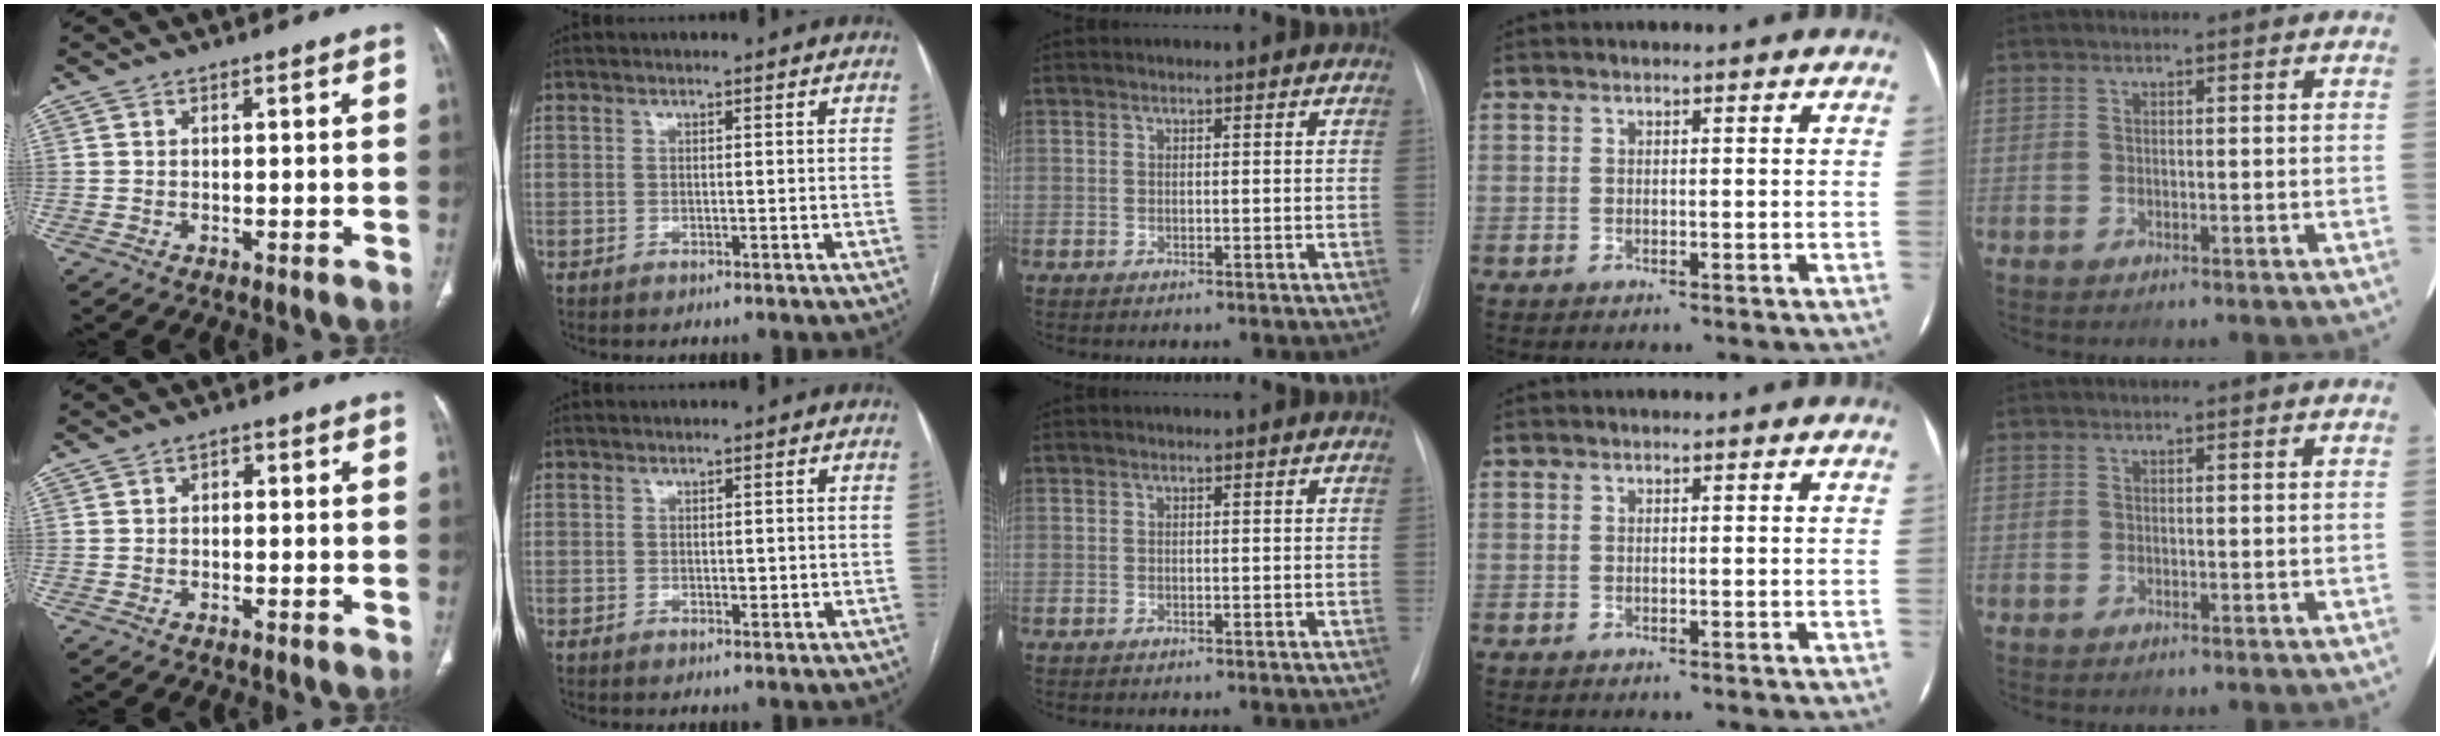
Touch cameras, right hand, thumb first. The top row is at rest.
{"thumb": {"total": 1.4, "force": [0.1, 1.1, 0.9], "torque": [-0.006, 0.005, -0.005]}, "index": {"total": 1.4, "force": [0.0, 0.8, 1.1], "torque": [-0.014, -0.002, 0.002]}}